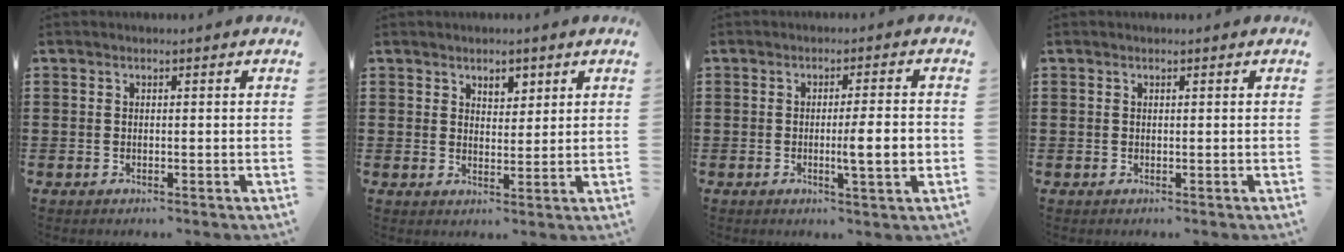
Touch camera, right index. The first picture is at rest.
{"total": 2.9, "force": [2.1, 1.5, 1.2], "torque": [-0.020, 0.005, 0.037]}
{"total": 5.9, "force": [-0.9, 0.5, 5.8], "torque": [-0.089, -0.008, -0.017]}
{"total": 0.0}